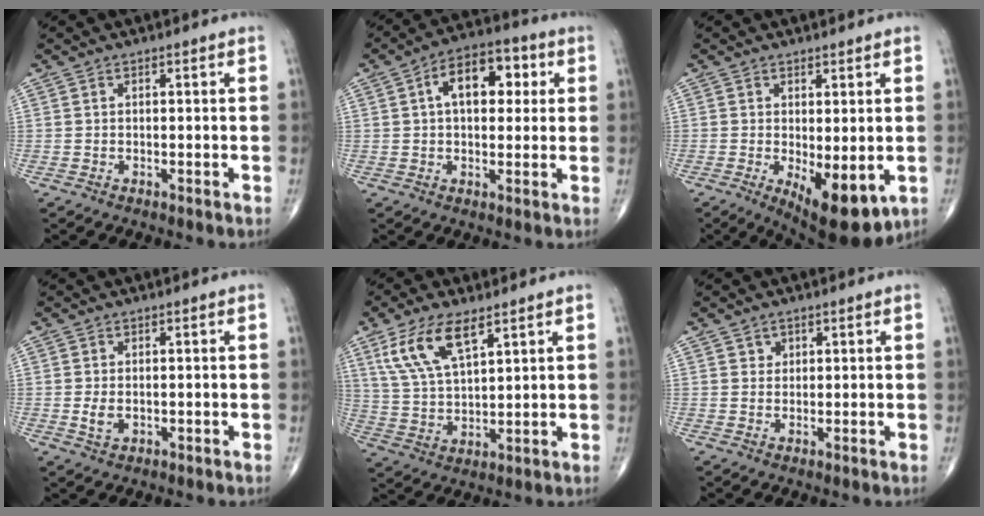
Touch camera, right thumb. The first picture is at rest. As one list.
[{"total": 11.2, "force": [2.7, 6.5, 8.7], "torque": [-0.107, 0.018, 0.034]}, {"total": 10.3, "force": [-2.4, 4.2, 9.1], "torque": [-0.122, -0.024, -0.023]}, {"total": 2.6, "force": [-0.2, 1.7, 2.0], "torque": [-0.042, -0.006, -0.001]}, {"total": 11.3, "force": [6.2, 4.5, 8.3], "torque": [-0.161, -0.019, 0.130]}, {"total": 1.8, "force": [1.0, 1.5, 0.4], "torque": [0.007, -0.005, 0.012]}]